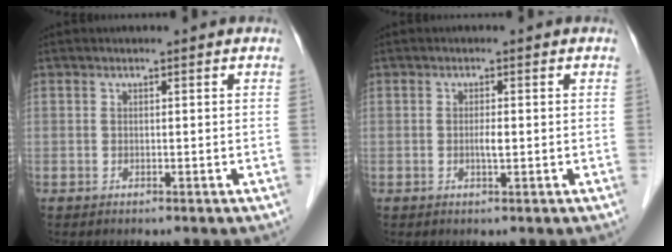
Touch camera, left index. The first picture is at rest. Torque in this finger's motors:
{"motor_torque": [0.28, 0.21, 0.03, 0.00]}